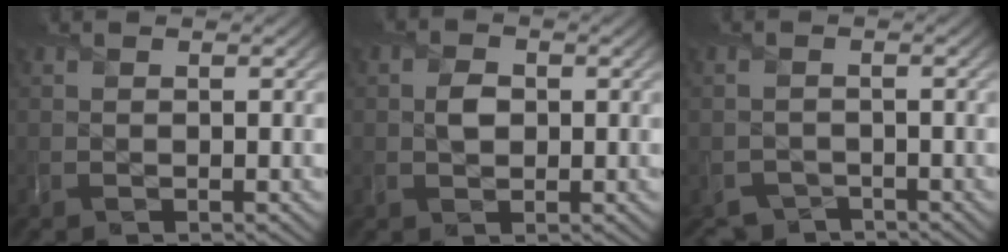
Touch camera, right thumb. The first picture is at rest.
{"total": 2.2, "force": [0.2, 1.7, 1.3], "torque": [-0.028, 0.001, 0.000]}
{"total": 2.6, "force": [-2.2, 1.3, -0.1], "torque": [0.007, -0.006, -0.042]}